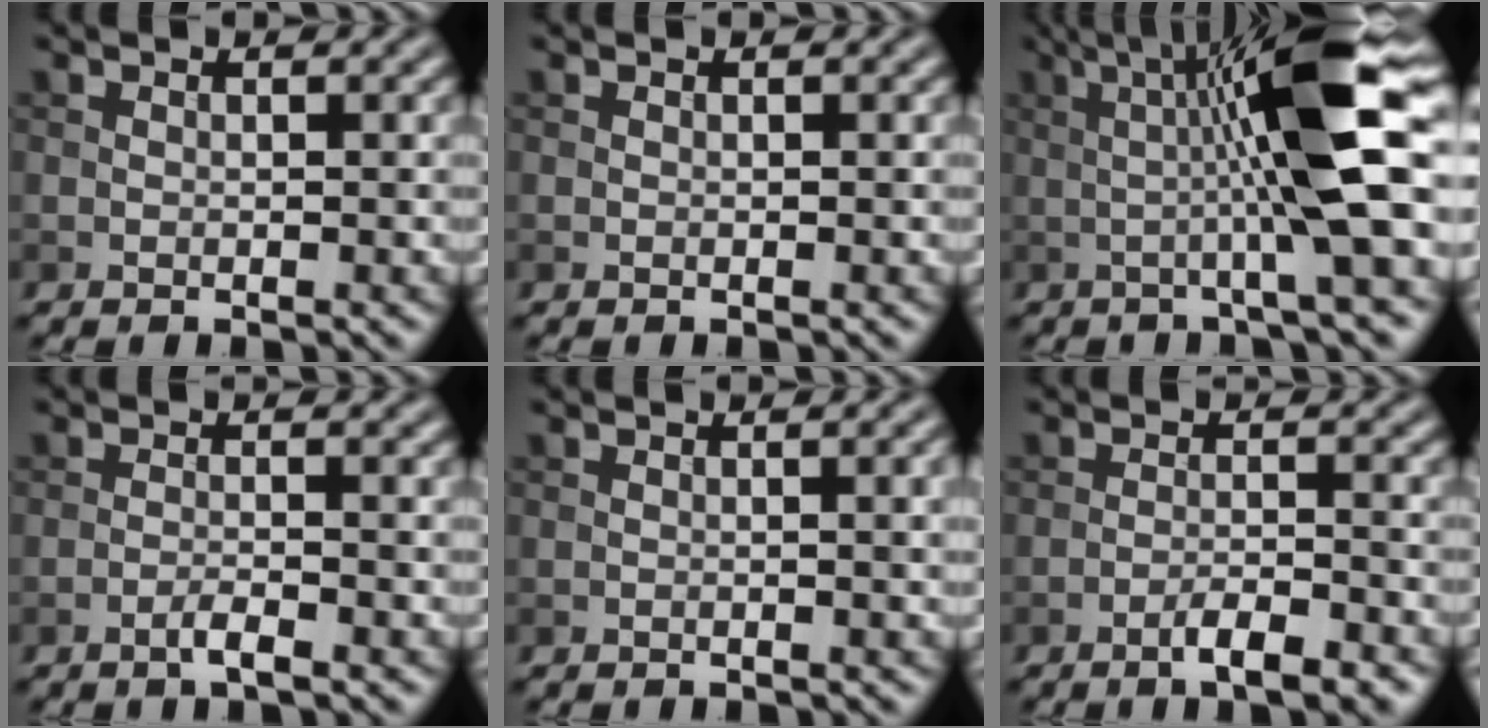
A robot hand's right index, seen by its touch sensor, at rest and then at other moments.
{"total": 0.0}
{"total": 10.8, "force": [0.8, 1.3, 10.7], "torque": [-0.155, 0.014, 0.010]}
{"total": 1.6, "force": [-0.9, 0.2, 1.3], "torque": [-0.023, 0.005, -0.020]}
{"total": 1.9, "force": [0.0, 0.5, 1.9], "torque": [-0.023, 0.001, -0.002]}
{"total": 3.3, "force": [-2.0, 0.6, 2.5], "torque": [-0.043, 0.005, -0.037]}